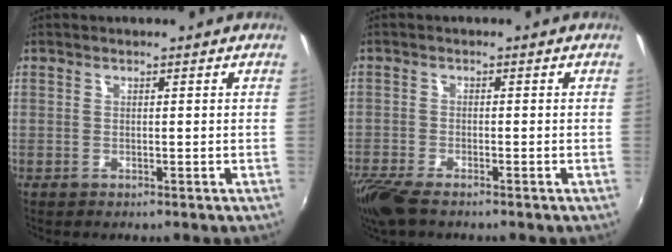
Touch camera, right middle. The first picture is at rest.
{"total": 6.4, "force": [-5.0, 1.5, 3.7], "torque": [-0.100, -0.028, -0.096]}